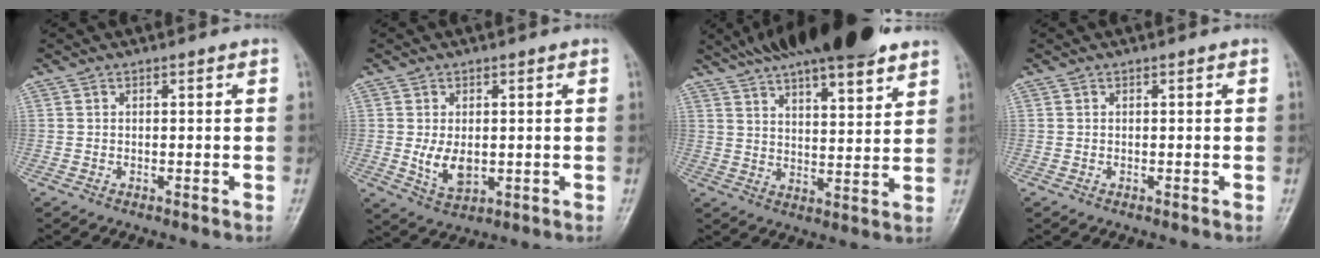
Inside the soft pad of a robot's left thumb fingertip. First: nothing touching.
{"total": 5.8, "force": [-0.2, 3.7, 4.4], "torque": [-0.065, -0.012, 0.008]}
{"total": 19.3, "force": [13.9, 5.6, 12.2], "torque": [-0.171, -0.028, 0.220]}
{"total": 0.0}